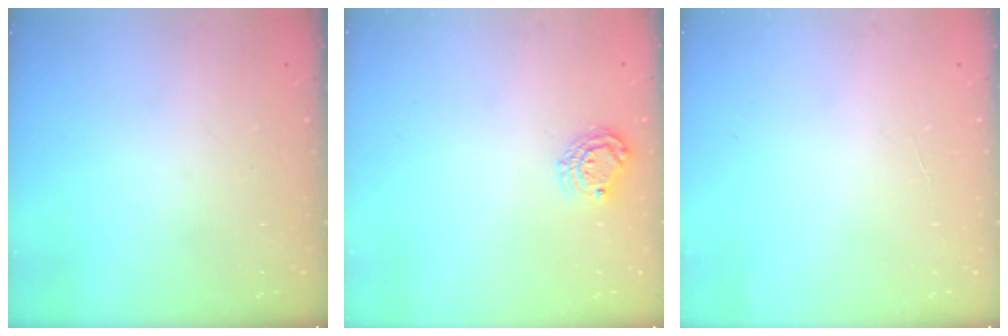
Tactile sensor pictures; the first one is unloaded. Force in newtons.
{"total": 6.6, "press": 6.6, "slide": 0.2}
{"total": 1.3, "press": 1.3, "slide": 0.1}